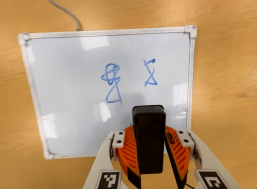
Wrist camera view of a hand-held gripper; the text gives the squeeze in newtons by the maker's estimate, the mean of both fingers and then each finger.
{"total": 8.2, "left": 8.5, "right": 7.8}